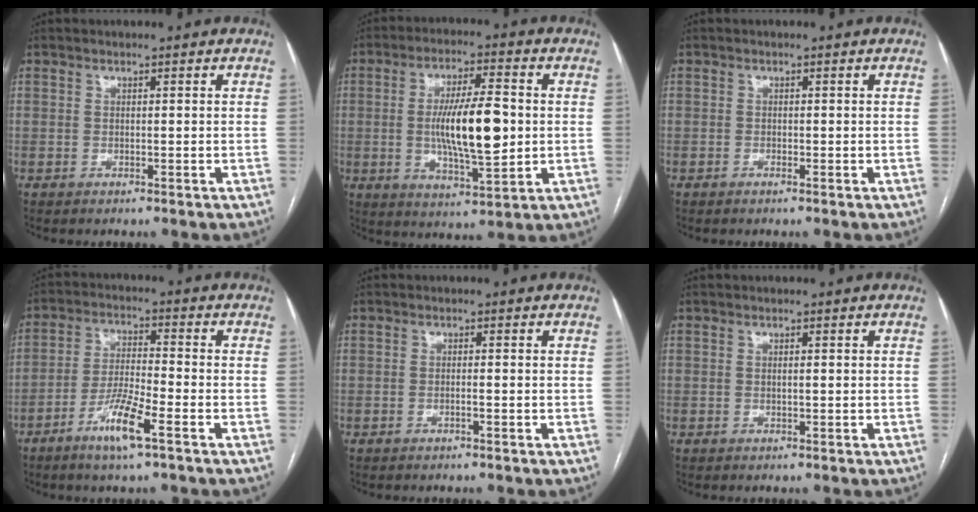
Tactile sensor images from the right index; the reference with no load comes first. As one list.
[{"total": 12.9, "force": [-0.3, 2.9, 12.6], "torque": [-0.227, -0.002, -0.003]}, {"total": 0.5, "force": [-0.4, 0.1, 0.3], "torque": [-0.007, 0.000, -0.006]}, {"total": 8.1, "force": [-4.6, 0.4, 6.7], "torque": [-0.135, -0.009, -0.087]}, {"total": 0.9, "force": [-0.4, -0.1, 0.8], "torque": [-0.018, 0.001, -0.007]}, {"total": 0.6, "force": [0.0, 0.1, 0.6], "torque": [-0.011, 0.000, 0.000]}]